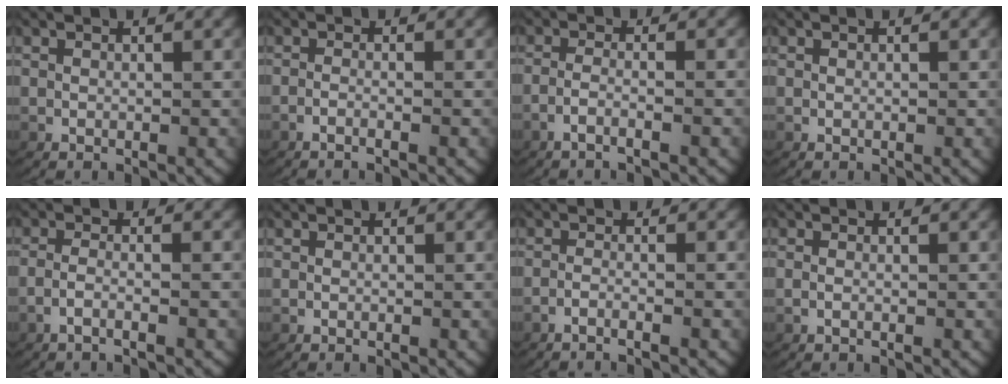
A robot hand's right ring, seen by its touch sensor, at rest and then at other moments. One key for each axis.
{"total": 1.6, "fx": -1.2, "fy": 0.0, "fz": 1.0, "tx": -0.030, "ty": -0.007, "tz": -0.022}
{"total": 2.3, "fx": -1.6, "fy": 0.2, "fz": 1.7, "tx": -0.051, "ty": -0.010, "tz": -0.025}
{"total": 0.0}
{"total": 2.1, "fx": -1.2, "fy": 0.2, "fz": 1.6, "tx": -0.049, "ty": -0.009, "tz": -0.019}
{"total": 0.0}
{"total": 2.1, "fx": -1.7, "fy": -0.1, "fz": 1.2, "tx": -0.033, "ty": -0.007, "tz": -0.029}
{"total": 0.7, "fx": -0.3, "fy": 0.1, "fz": 0.6, "tx": -0.016, "ty": -0.004, "tz": -0.005}